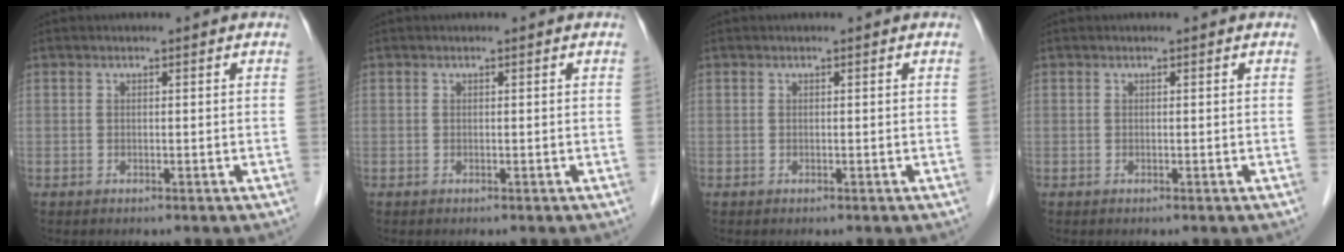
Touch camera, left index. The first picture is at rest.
{"total": 0.0}
{"total": 0.0}
{"total": 0.0}